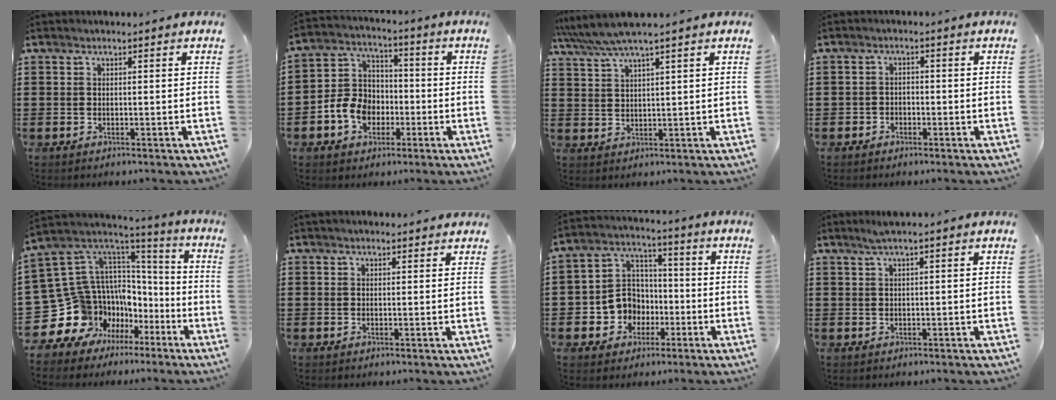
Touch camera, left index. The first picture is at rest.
{"total": 8.0, "force": [-3.0, 6.5, 3.6], "torque": [-0.106, 0.017, -0.061]}
{"total": 4.3, "force": [3.3, -0.3, 2.7], "torque": [-0.064, -0.007, 0.056]}
{"total": 1.7, "force": [-1.4, 1.0, -0.1], "torque": [-0.005, 0.002, -0.032]}
{"total": 13.6, "force": [-5.6, 12.0, 3.1], "torque": [-0.111, -0.041, -0.051]}
{"total": 1.0, "force": [1.0, 0.2, 0.1], "torque": [-0.004, 0.001, 0.019]}
{"total": 7.8, "force": [-1.9, 7.2, 2.2], "torque": [-0.081, 0.007, -0.038]}
{"total": 1.6, "force": [0.9, -0.2, 1.3], "torque": [-0.024, 0.000, 0.016]}